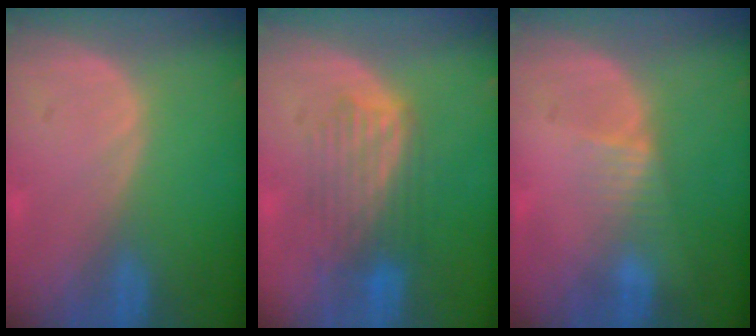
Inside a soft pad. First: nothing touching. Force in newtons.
{"total": 6.1, "press": 6.1, "slide": 0.6}
{"total": 2.6, "press": 2.4, "slide": 0.9}